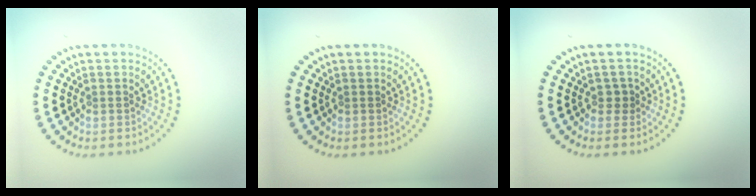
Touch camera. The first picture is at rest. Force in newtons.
{"total": 0.0}
{"total": 0.7, "press": 0.6, "slide": 0.4}